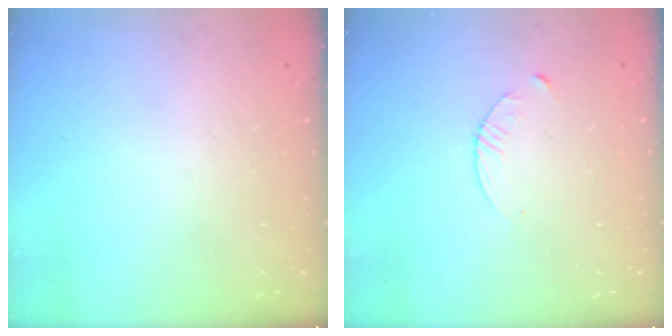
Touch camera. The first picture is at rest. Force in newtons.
{"total": 3.8, "press": 3.7, "slide": 0.5}